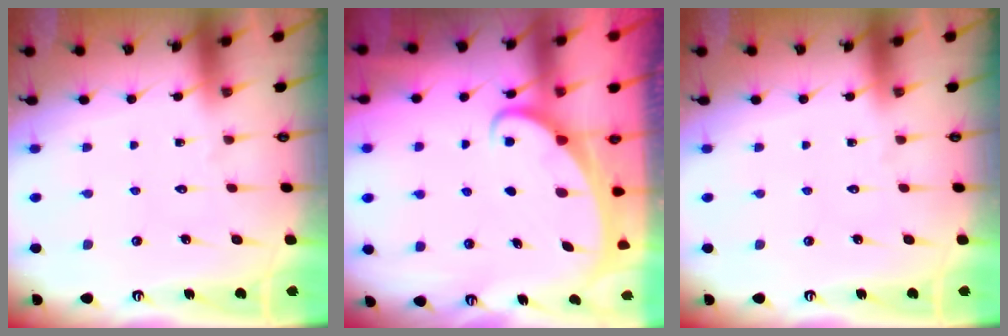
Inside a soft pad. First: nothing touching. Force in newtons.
{"total": 2.4, "press": 2.4, "slide": 0.3}
{"total": 0.0}